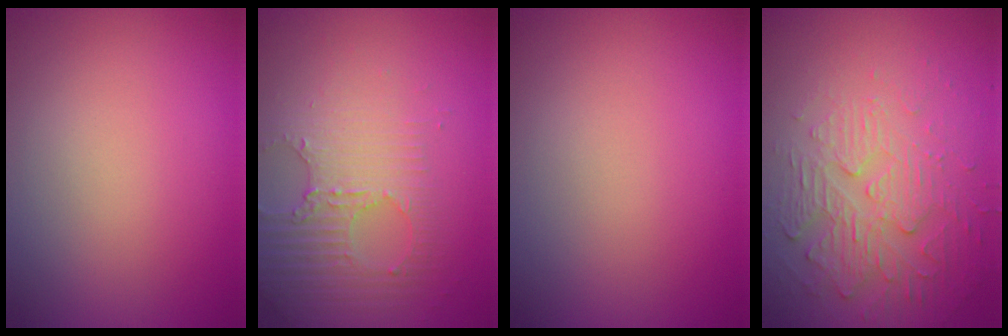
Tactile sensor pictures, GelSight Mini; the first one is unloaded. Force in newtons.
{"total": 3.5, "press": 3.4, "slide": 0.9}
{"total": 0.0}
{"total": 4.6, "press": 3.5, "slide": 3.0}